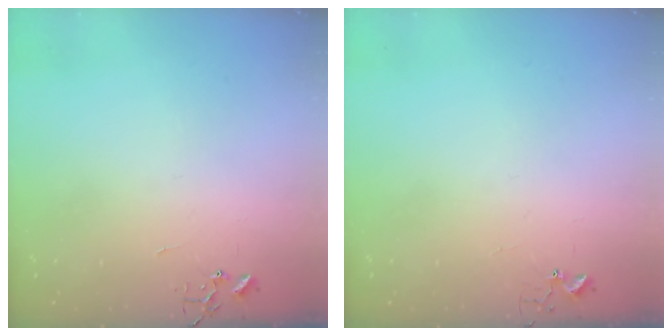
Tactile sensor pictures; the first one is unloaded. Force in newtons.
{"total": 2.7, "press": 2.7, "slide": 0.2}